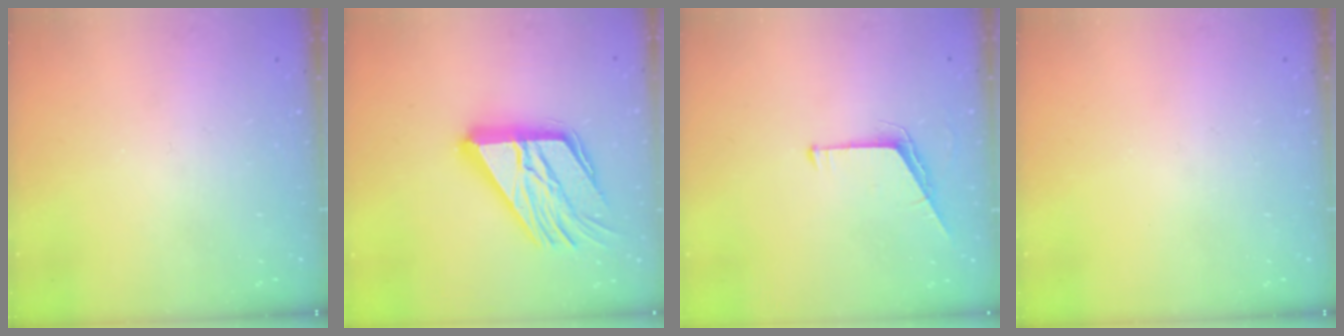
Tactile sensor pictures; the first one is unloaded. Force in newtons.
{"total": 23.5, "press": 23.3, "slide": 2.3}
{"total": 5.6, "press": 5.6, "slide": 0.5}
{"total": 0.0}